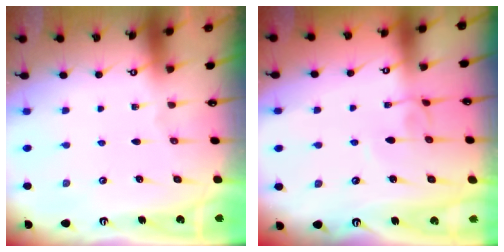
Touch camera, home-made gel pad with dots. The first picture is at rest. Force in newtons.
{"total": 3.7, "press": 3.7, "slide": 0.2}